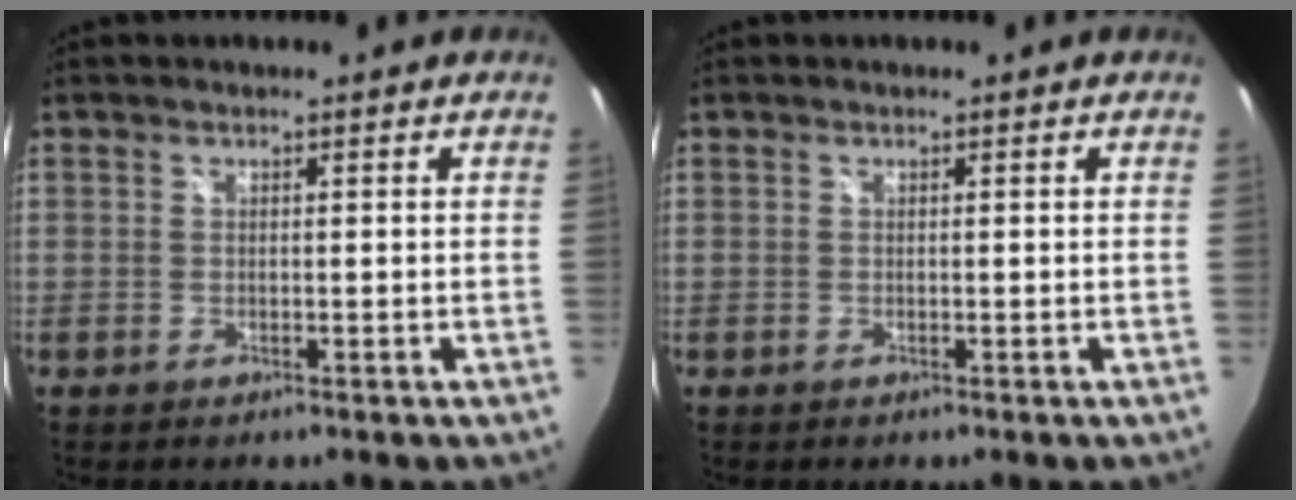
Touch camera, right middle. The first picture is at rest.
{"total": 0.0}